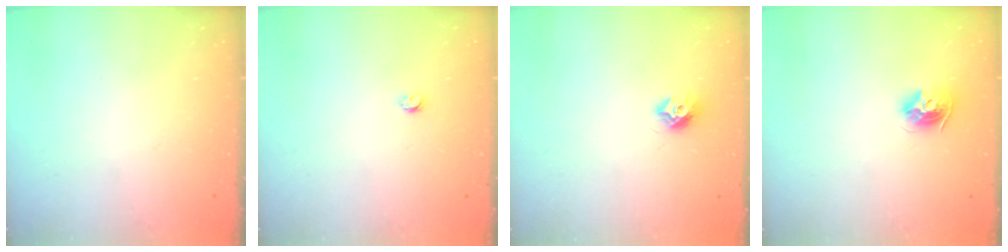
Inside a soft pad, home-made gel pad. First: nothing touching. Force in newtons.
{"total": 2.9, "press": 2.8, "slide": 0.5}
{"total": 7.3, "press": 7.3, "slide": 0.3}
{"total": 9.5, "press": 9.5, "slide": 0.4}